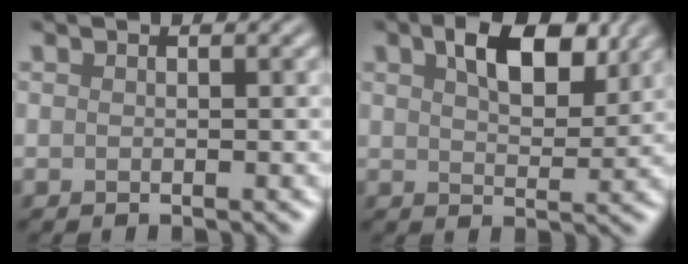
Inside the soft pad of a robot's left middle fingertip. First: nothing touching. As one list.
[{"total": 5.9, "force": [2.7, 2.9, 4.4], "torque": [-0.074, 0.003, 0.038]}]